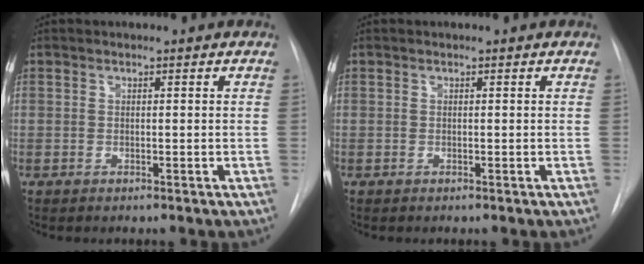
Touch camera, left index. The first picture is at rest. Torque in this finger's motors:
{"motor_torque": [-0.08, 0.07, 0.00, 0.00]}